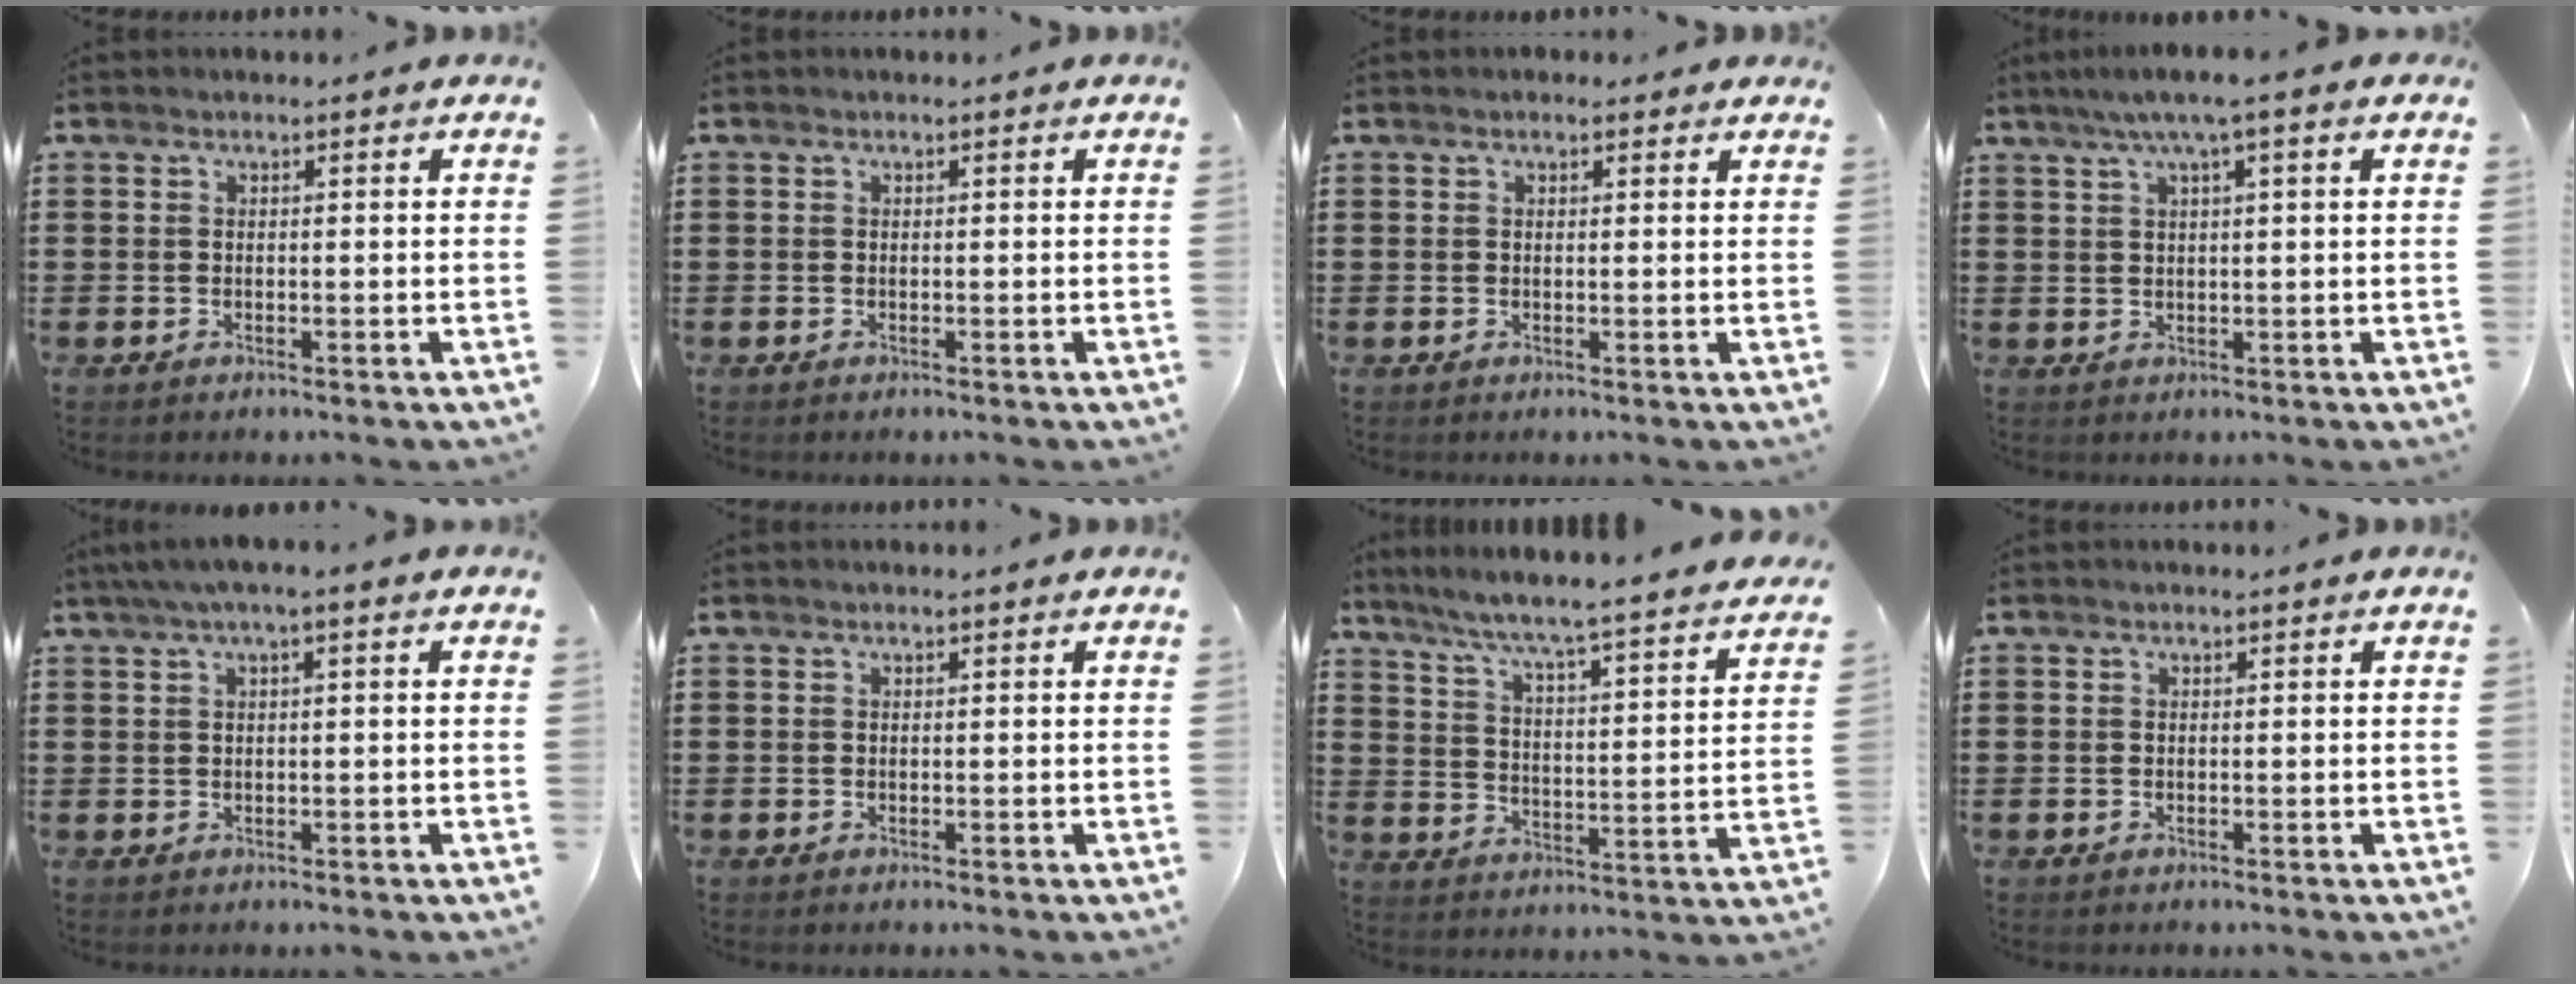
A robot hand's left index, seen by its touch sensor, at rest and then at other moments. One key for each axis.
{"total": 0.0}
{"total": 1.1, "fx": 0.8, "fy": 0.5, "fz": 0.5, "tx": -0.010, "ty": 0.004, "tz": 0.015}
{"total": 3.8, "fx": 1.8, "fy": 0.0, "fz": 3.3, "tx": -0.067, "ty": 0.004, "tz": 0.028}
{"total": 2.0, "fx": 0.1, "fy": 0.1, "fz": 2.0, "tx": -0.033, "ty": -0.001, "tz": 0.001}
{"total": 0.0}
{"total": 5.3, "fx": 4.7, "fy": -1.2, "fz": 2.0, "tx": -0.062, "ty": -0.050, "tz": 0.068}
{"total": 0.0}